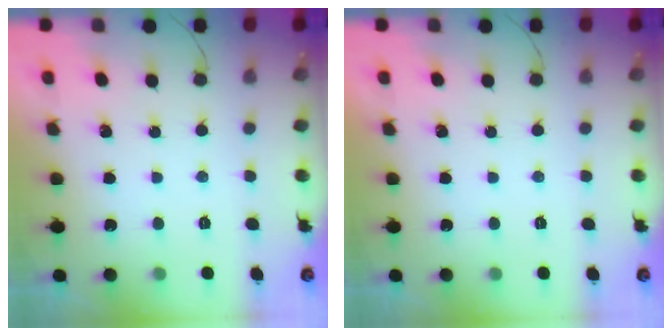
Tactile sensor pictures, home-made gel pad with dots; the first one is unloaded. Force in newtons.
{"total": 0.0}